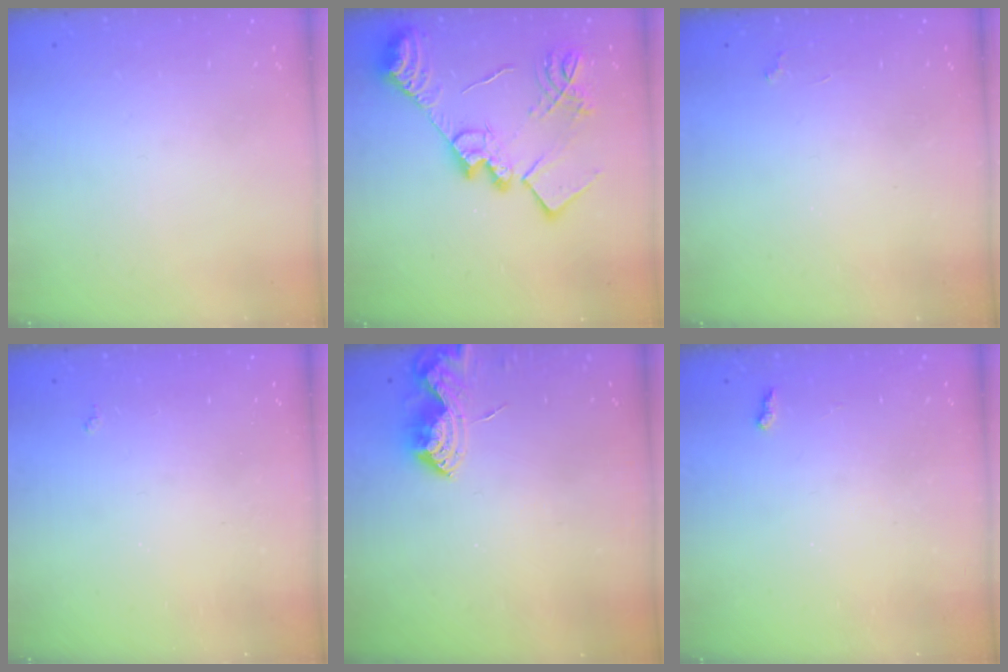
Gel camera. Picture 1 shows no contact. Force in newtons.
{"total": 23.7, "press": 23.7, "slide": 1.4}
{"total": 2.0, "press": 1.9, "slide": 0.4}
{"total": 2.0, "press": 1.9, "slide": 0.5}
{"total": 7.6, "press": 7.5, "slide": 0.9}
{"total": 2.4, "press": 2.4, "slide": 0.4}